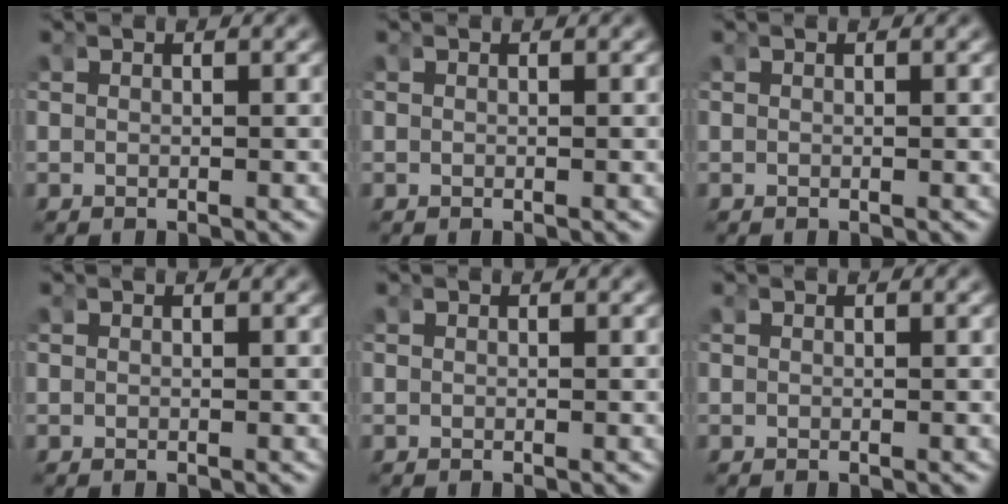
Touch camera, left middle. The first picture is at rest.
{"total": 0.0}
{"total": 0.0}
{"total": 0.0}
{"total": 0.0}
{"total": 0.0}